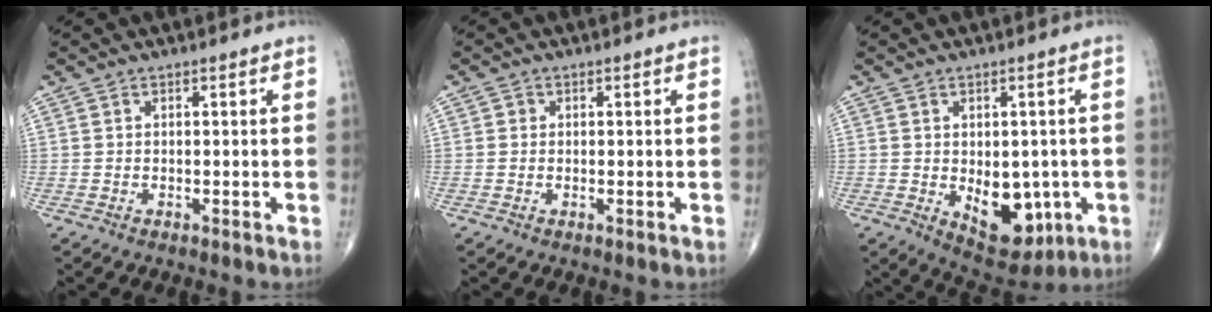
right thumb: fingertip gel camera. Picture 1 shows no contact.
{"total": 0.8, "force": [0.1, 0.8, 0.2], "torque": [0.002, 0.002, -0.001]}
{"total": 10.9, "force": [-2.2, 6.7, 8.2], "torque": [-0.076, -0.006, -0.016]}